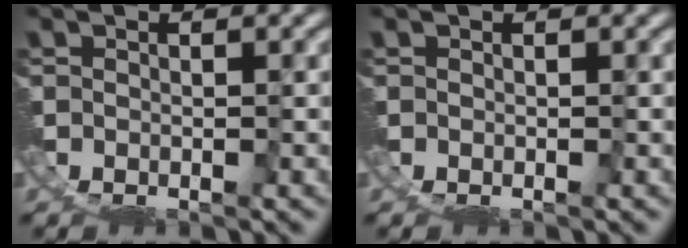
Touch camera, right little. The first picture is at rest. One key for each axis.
{"total": 0.0}